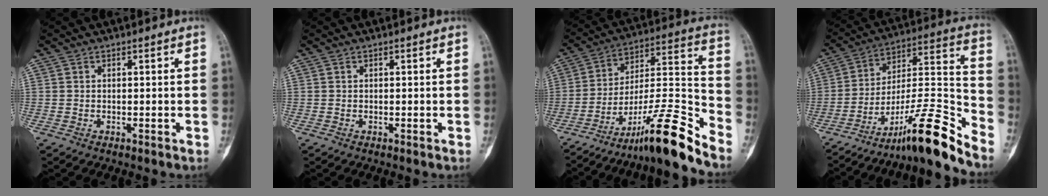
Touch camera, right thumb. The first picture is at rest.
{"total": 0.0}
{"total": 17.4, "force": [-13.5, 0.9, 11.0], "torque": [-0.180, 0.112, -0.222]}
{"total": 17.6, "force": [-13.6, 1.3, 11.1], "torque": [-0.173, 0.120, -0.223]}